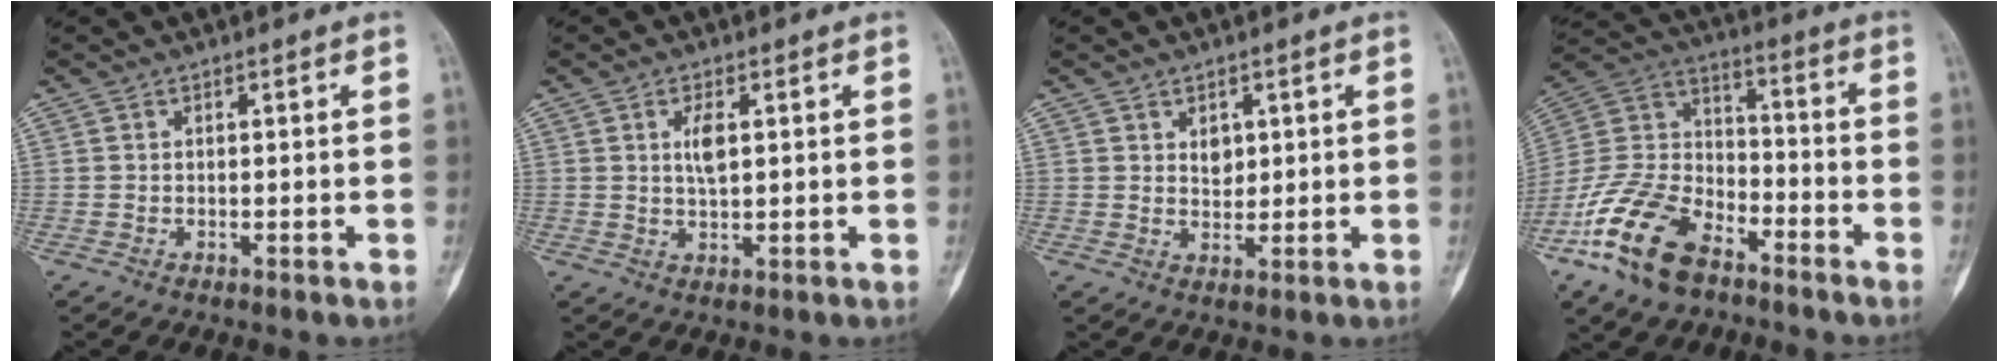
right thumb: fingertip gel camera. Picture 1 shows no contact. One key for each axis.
{"total": 3.8, "fx": 1.0, "fy": 1.5, "fz": 3.3, "tx": -0.059, "ty": -0.005, "tz": 0.019}
{"total": 2.9, "fx": 1.1, "fy": 2.1, "fz": 1.6, "tx": -0.011, "ty": -0.008, "tz": 0.020}
{"total": 18.1, "fx": -11.1, "fy": 9.5, "fz": 10.8, "tx": -0.213, "ty": 0.062, "tz": -0.215}